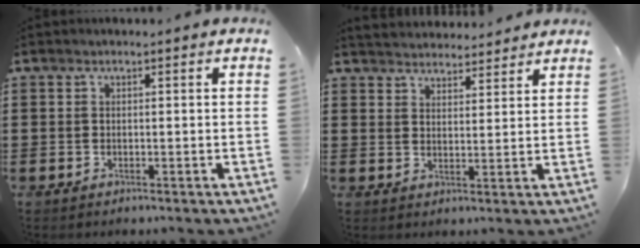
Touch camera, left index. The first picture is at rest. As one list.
[{"total": 3.2, "force": [3.2, 0.4, -0.3], "torque": [-0.007, -0.012, 0.058]}]